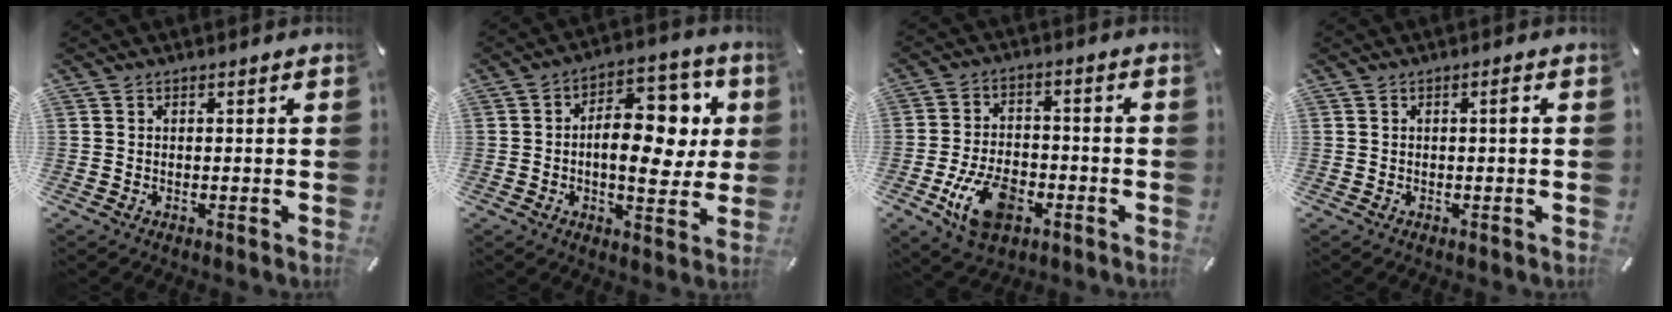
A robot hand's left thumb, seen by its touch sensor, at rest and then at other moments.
{"total": 15.5, "force": [1.7, 8.9, 12.5], "torque": [-0.156, -0.015, 0.029]}
{"total": 11.8, "force": [-4.8, 7.3, 8.0], "torque": [-0.156, 0.012, -0.084]}
{"total": 1.5, "force": [0.0, 0.1, 1.5], "torque": [-0.029, 0.001, -0.002]}